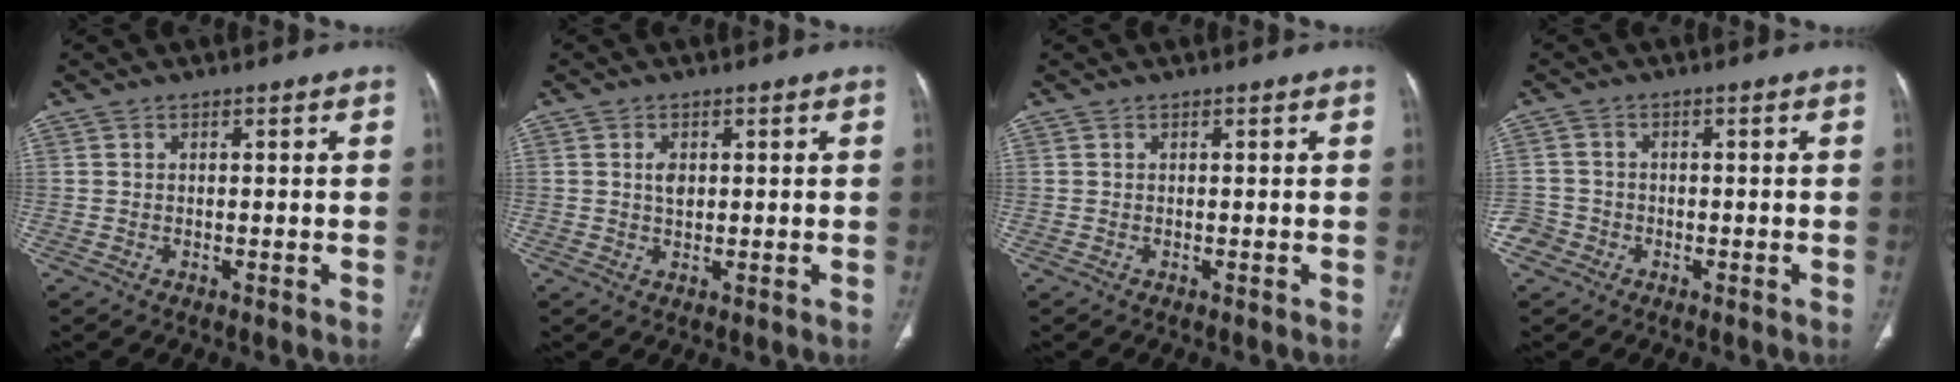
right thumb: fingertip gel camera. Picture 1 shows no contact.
{"total": 2.3, "force": [0.5, 1.6, 1.6], "torque": [-0.023, -0.001, 0.009]}
{"total": 0.0}
{"total": 3.9, "force": [-1.8, 3.4, 0.5], "torque": [0.002, 0.017, -0.039]}